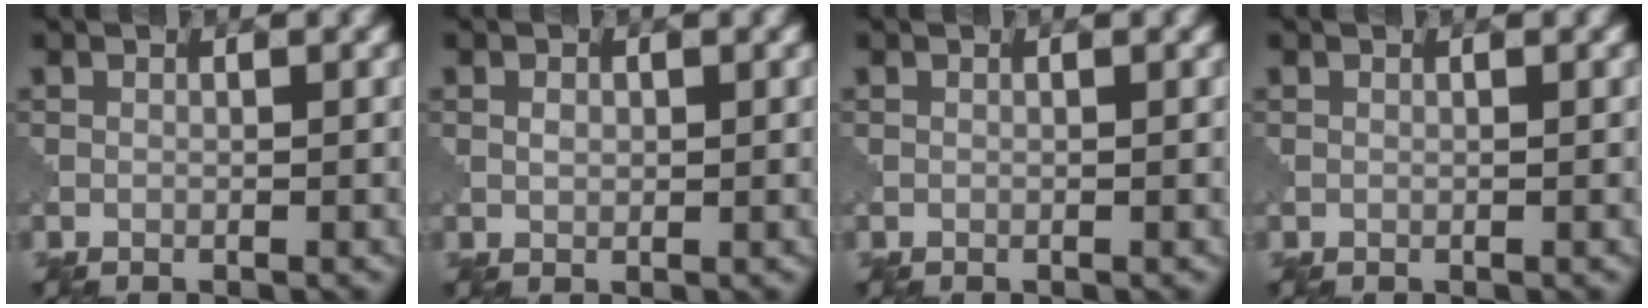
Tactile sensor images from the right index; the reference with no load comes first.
{"total": 0.9, "force": [0.1, 0.6, 0.6], "torque": [-0.012, 0.001, 0.003]}
{"total": 0.0}
{"total": 0.0}